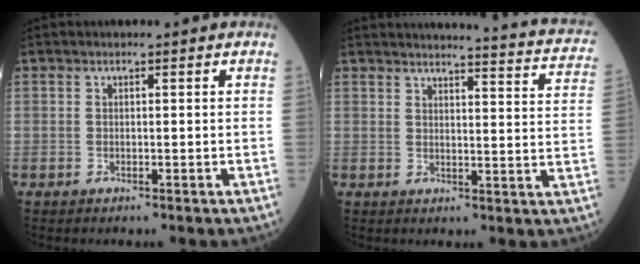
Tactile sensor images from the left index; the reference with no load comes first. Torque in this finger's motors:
{"motor_torque": [-0.05, -0.54, 0.01, 0.00]}